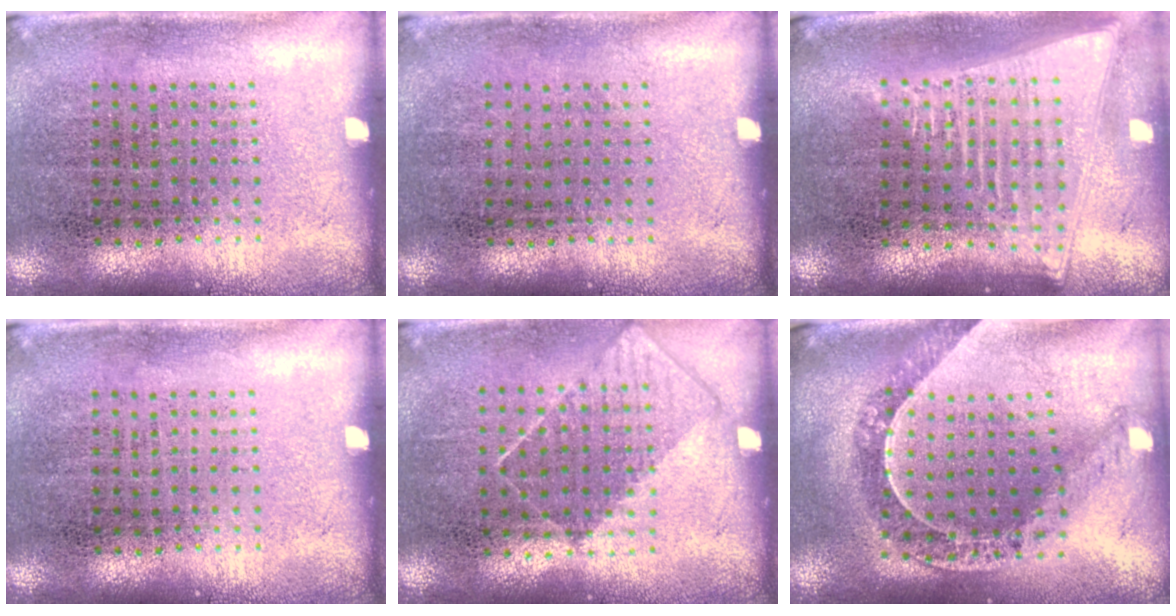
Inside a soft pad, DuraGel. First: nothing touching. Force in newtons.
{"total": 0.0}
{"total": 2.1, "press": 1.8, "slide": 1.1}
{"total": 0.0}
{"total": 0.8, "press": 0.7, "slide": 0.4}
{"total": 1.0, "press": 0.9, "slide": 0.2}